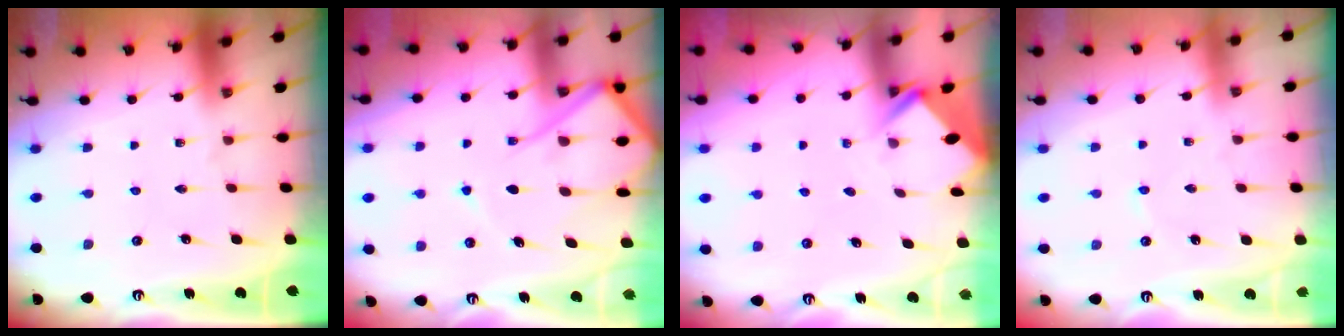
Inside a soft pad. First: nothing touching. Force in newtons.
{"total": 13.0, "press": 13.0, "slide": 1.1}
{"total": 2.8, "press": 2.8, "slide": 0.2}
{"total": 1.5, "press": 1.4, "slide": 0.4}